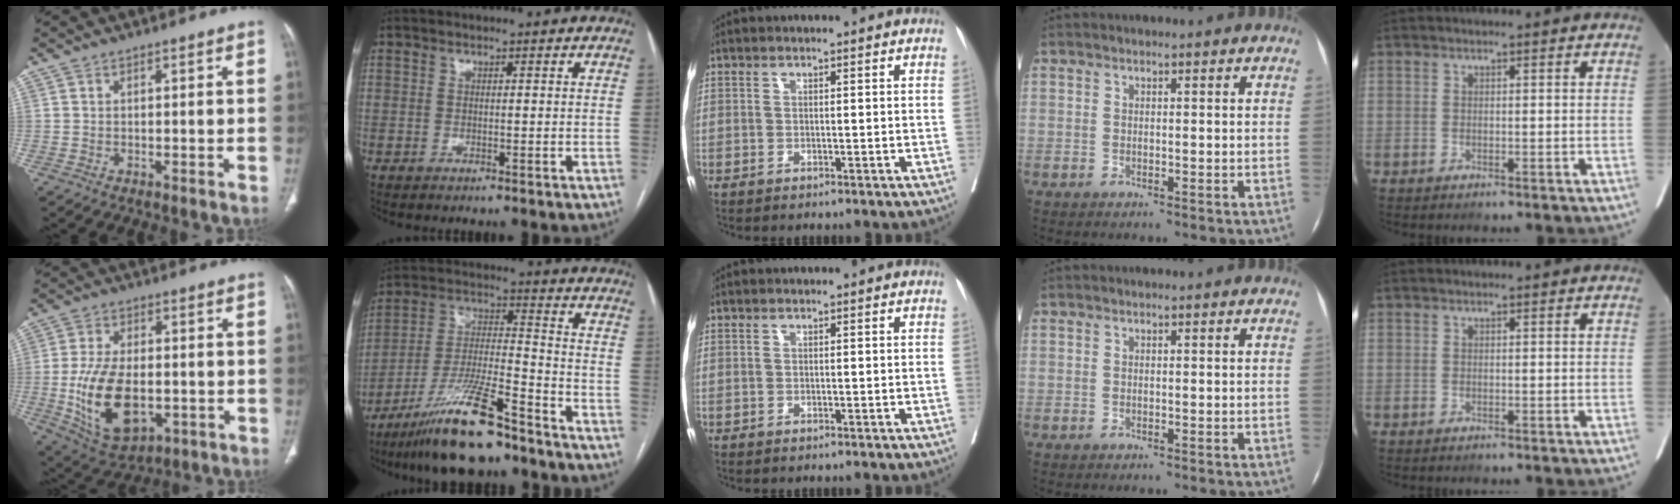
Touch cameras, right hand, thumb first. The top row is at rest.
{"thumb": {"total": 15.7, "force": [-2.9, 8.9, 12.5], "torque": [-0.222, -0.002, -0.032]}, "index": {"total": 14.6, "force": [-10.9, 1.7, 9.5], "torque": [-0.187, -0.016, -0.197]}}